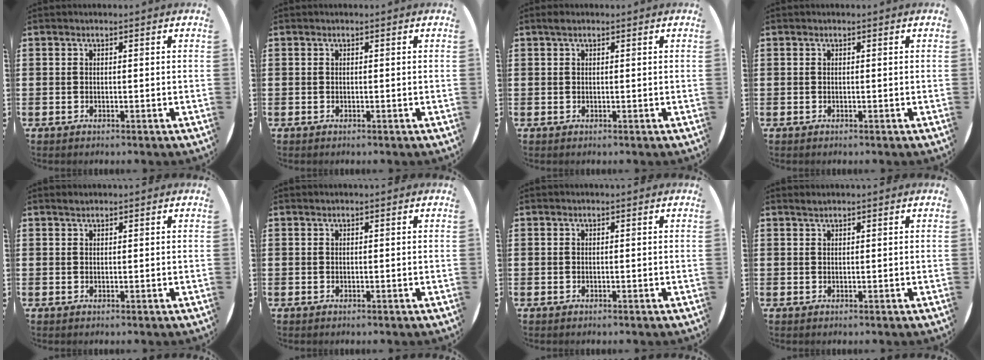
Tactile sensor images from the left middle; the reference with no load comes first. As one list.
[{"total": 0.0}, {"total": 0.7, "force": [0.5, 0.4, 0.4], "torque": [0.000, 0.001, 0.007]}, {"total": 0.0}, {"total": 0.6, "force": [0.6, 0.1, 0.1], "torque": [-0.002, 0.001, 0.012]}, {"total": 0.0}, {"total": 0.0}, {"total": 0.7, "force": [0.7, -0.1, 0.1], "torque": [-0.002, -0.001, 0.013]}]